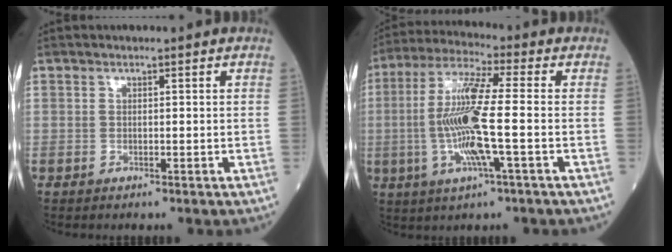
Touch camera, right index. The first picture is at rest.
{"total": 12.5, "force": [-1.8, 0.5, 12.4], "torque": [-0.254, -0.003, -0.042]}